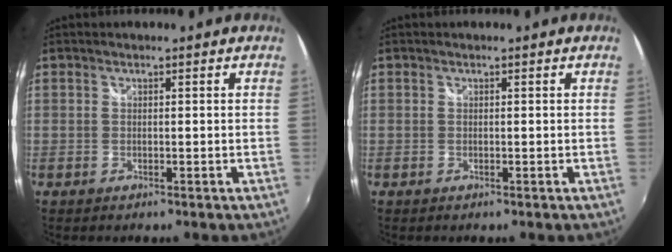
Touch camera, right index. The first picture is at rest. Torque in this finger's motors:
{"motor_torque": [0.00, 0.00, 0.01, 0.00]}